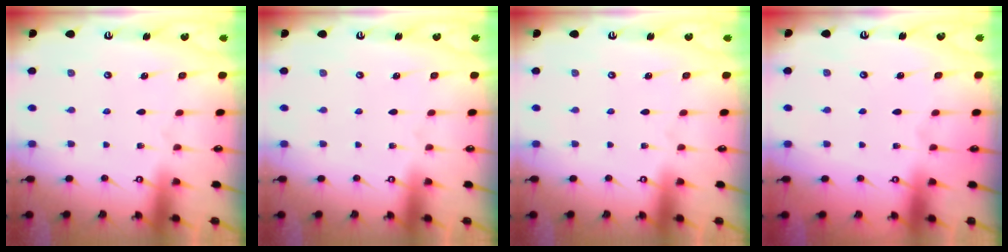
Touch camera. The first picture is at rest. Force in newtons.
{"total": 0.0}
{"total": 0.0}
{"total": 0.0}